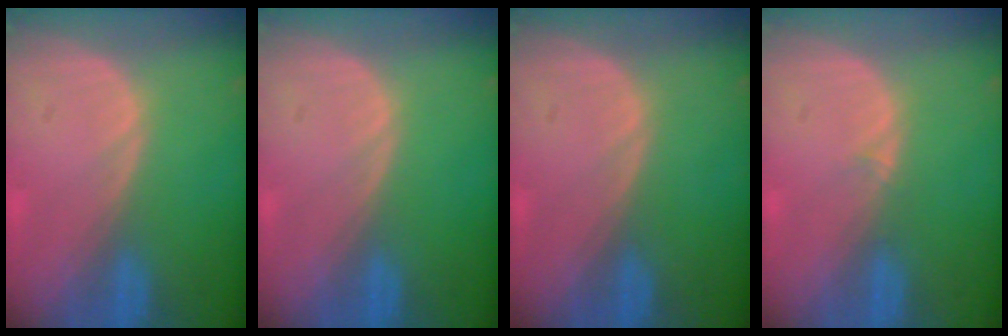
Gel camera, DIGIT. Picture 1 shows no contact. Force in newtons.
{"total": 0.0}
{"total": 0.0}
{"total": 0.9, "press": 0.5, "slide": 0.7}